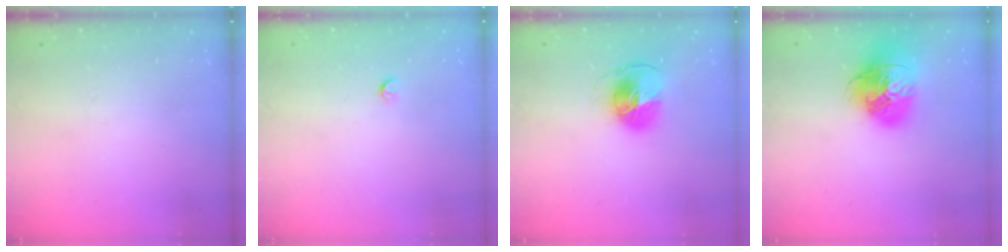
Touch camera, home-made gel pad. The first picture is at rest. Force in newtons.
{"total": 3.2, "press": 3.2, "slide": 0.3}
{"total": 9.1, "press": 9.1, "slide": 0.5}
{"total": 17.1, "press": 17.0, "slide": 2.5}